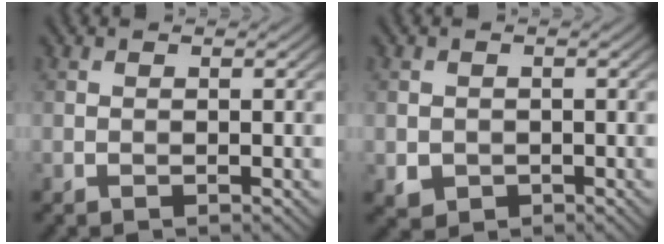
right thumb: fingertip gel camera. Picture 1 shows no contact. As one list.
[{"total": 2.1, "force": [-0.5, 1.9, 0.6], "torque": [-0.017, -0.012, -0.009]}]